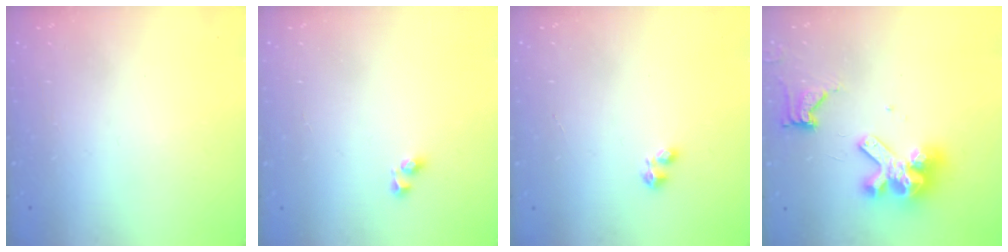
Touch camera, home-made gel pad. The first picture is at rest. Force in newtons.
{"total": 4.0, "press": 3.7, "slide": 1.6}
{"total": 1.5, "press": 1.5, "slide": 0.3}
{"total": 13.3, "press": 13.2, "slide": 1.6}